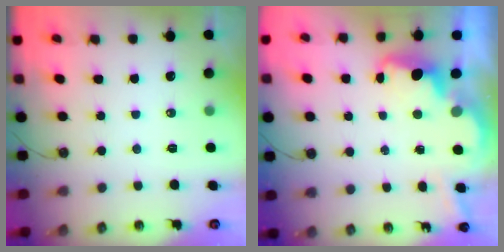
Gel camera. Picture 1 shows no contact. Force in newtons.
{"total": 3.7, "press": 3.6, "slide": 0.6}